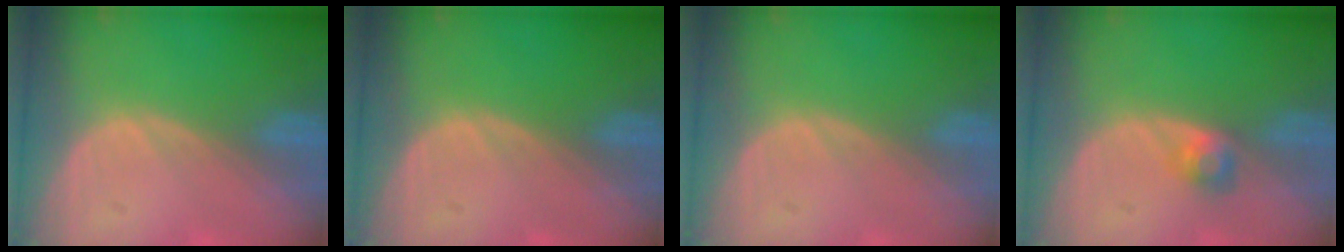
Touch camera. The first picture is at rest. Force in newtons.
{"total": 0.0}
{"total": 0.0}
{"total": 2.4, "press": 2.3, "slide": 0.9}